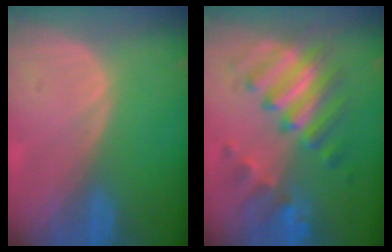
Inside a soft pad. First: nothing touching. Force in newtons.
{"total": 8.4, "press": 8.4, "slide": 0.3}